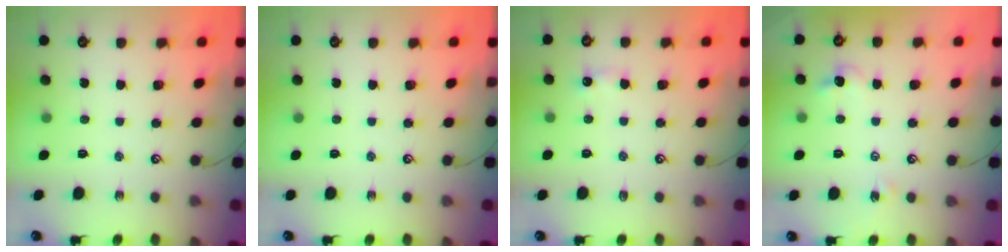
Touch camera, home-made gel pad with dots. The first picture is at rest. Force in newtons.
{"total": 0.0}
{"total": 2.6, "press": 2.6, "slide": 0.4}
{"total": 5.4, "press": 5.4, "slide": 0.8}